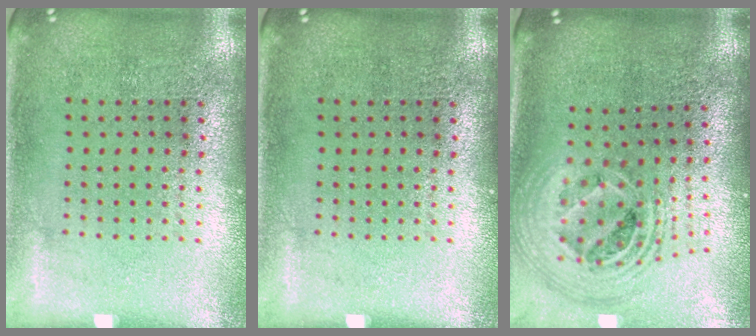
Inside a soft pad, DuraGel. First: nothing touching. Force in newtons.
{"total": 0.0}
{"total": 2.4, "press": 1.8, "slide": 1.6}